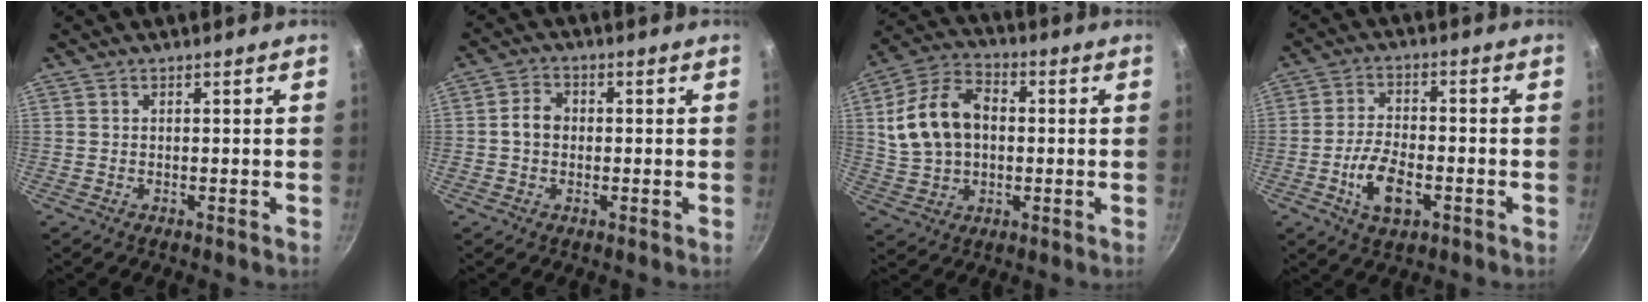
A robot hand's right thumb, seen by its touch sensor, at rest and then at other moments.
{"total": 4.1, "force": [-0.2, 3.4, 2.3], "torque": [-0.024, 0.015, -0.009]}
{"total": 14.8, "force": [1.5, 10.3, 10.5], "torque": [-0.179, 0.021, 0.022]}
{"total": 8.8, "force": [-3.2, 4.5, 6.9], "torque": [-0.124, 0.018, -0.059]}